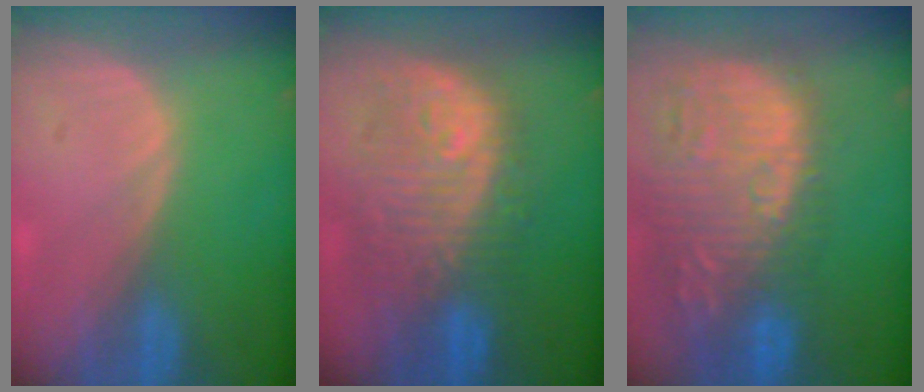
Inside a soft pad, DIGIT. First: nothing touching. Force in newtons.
{"total": 11.3, "press": 10.6, "slide": 3.9}
{"total": 15.5, "press": 13.1, "slide": 8.3}